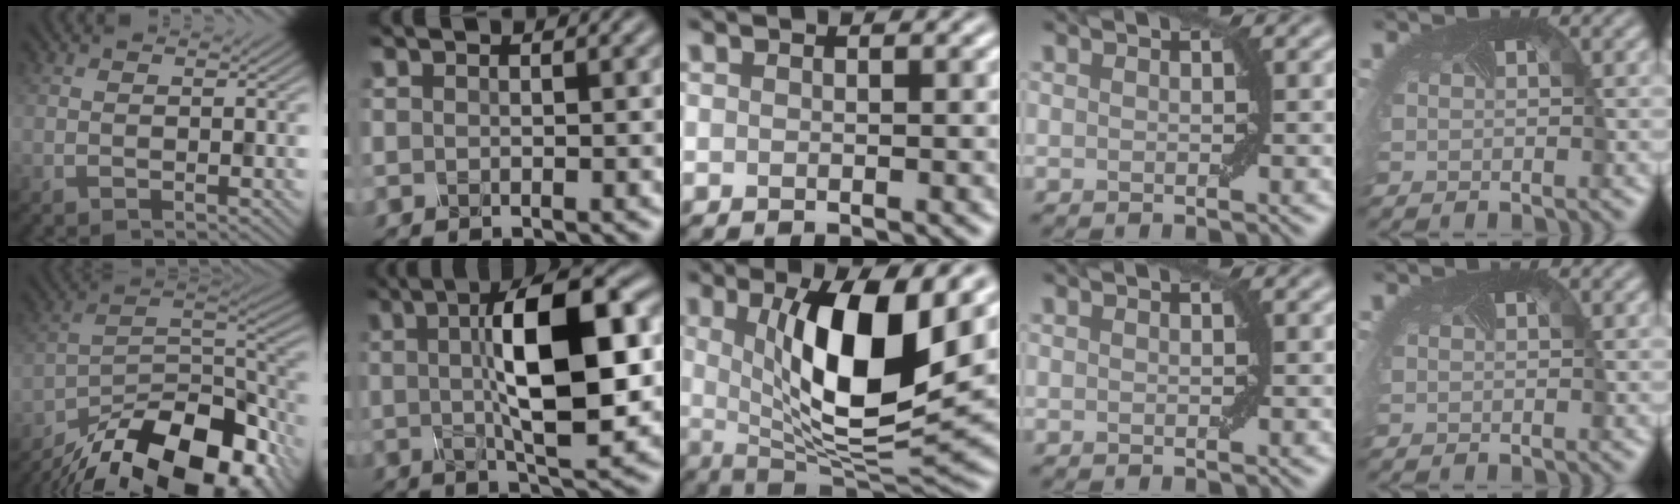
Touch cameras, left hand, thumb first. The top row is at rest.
{"thumb": {"total": 18.4, "force": [-13.9, 6.8, 10.0], "torque": [-0.200, -0.029, -0.216]}, "index": {"total": 11.5, "force": [1.3, 3.5, 10.9], "torque": [-0.167, 0.009, 0.019]}, "middle": {"total": 11.3, "force": [2.2, 3.5, 10.5], "torque": [-0.162, -0.013, 0.043]}}